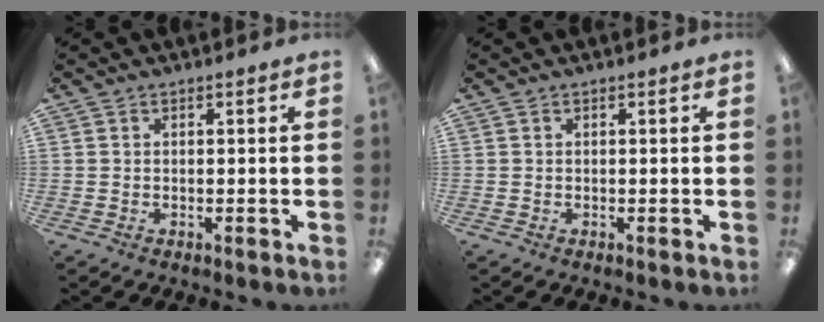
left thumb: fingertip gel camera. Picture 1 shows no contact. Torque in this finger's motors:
{"motor_torque": [0.00, 0.00, 0.01, 0.01, 0.00]}